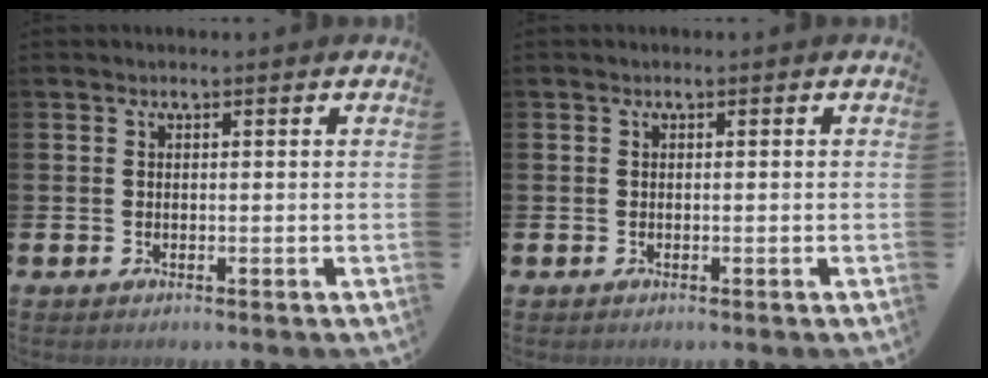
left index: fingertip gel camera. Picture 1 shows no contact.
{"total": 0.0}